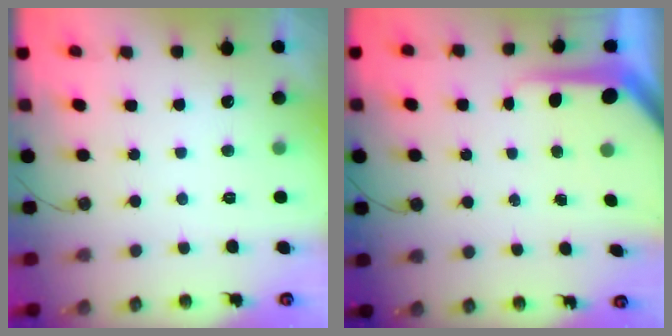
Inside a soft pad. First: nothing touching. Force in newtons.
{"total": 6.7, "press": 6.7, "slide": 0.3}